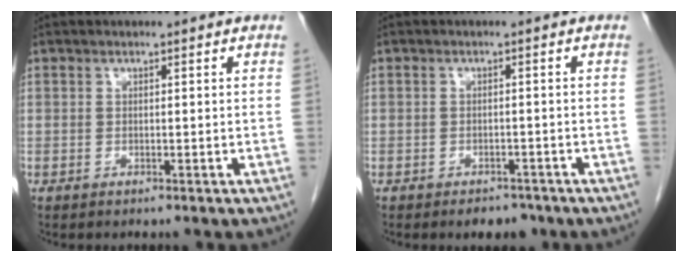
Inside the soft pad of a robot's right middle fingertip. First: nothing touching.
{"total": 2.9, "force": [-2.2, 1.6, 1.0], "torque": [-0.008, 0.004, -0.023]}